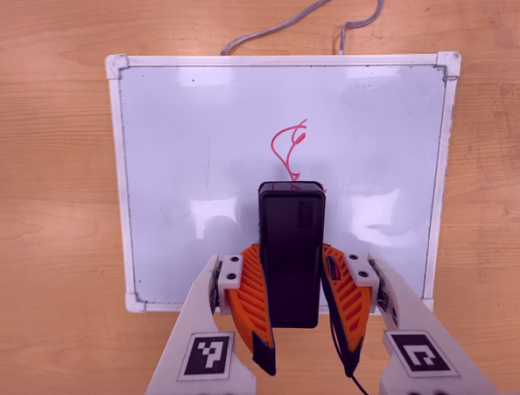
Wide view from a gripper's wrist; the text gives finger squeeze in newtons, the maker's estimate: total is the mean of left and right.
{"total": 8.1, "left": 6.1, "right": 10.0}